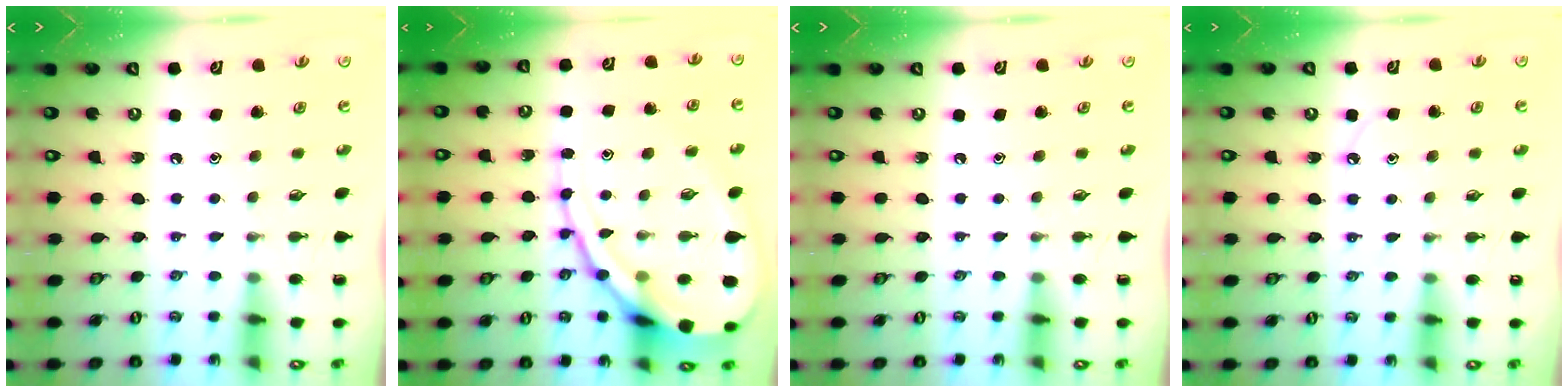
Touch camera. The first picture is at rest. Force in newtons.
{"total": 16.7, "press": 16.6, "slide": 1.8}
{"total": 0.0}
{"total": 3.5, "press": 3.5, "slide": 0.5}